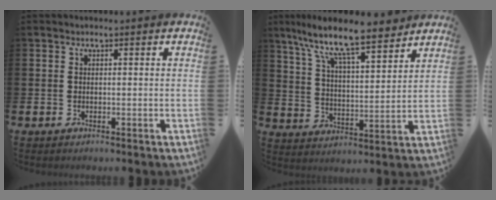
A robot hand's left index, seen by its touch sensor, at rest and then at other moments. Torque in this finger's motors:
{"motor_torque": [0.90, -0.60, 1.05, 0.21]}